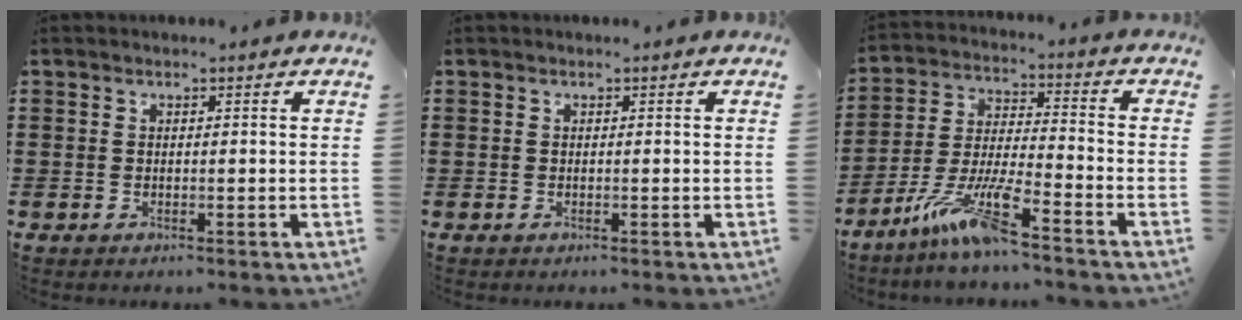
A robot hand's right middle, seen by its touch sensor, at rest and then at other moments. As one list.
[{"total": 0.0}, {"total": 10.2, "force": [-7.5, 0.7, 6.8], "torque": [-0.150, -0.009, -0.149]}]